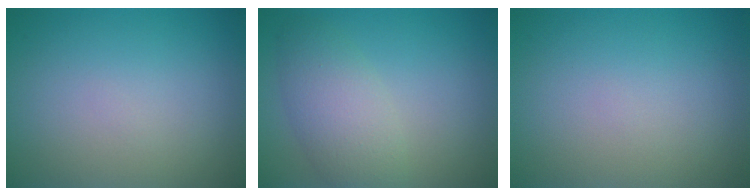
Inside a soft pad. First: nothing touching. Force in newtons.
{"total": 4.1, "press": 4.1, "slide": 0.2}
{"total": 0.0}